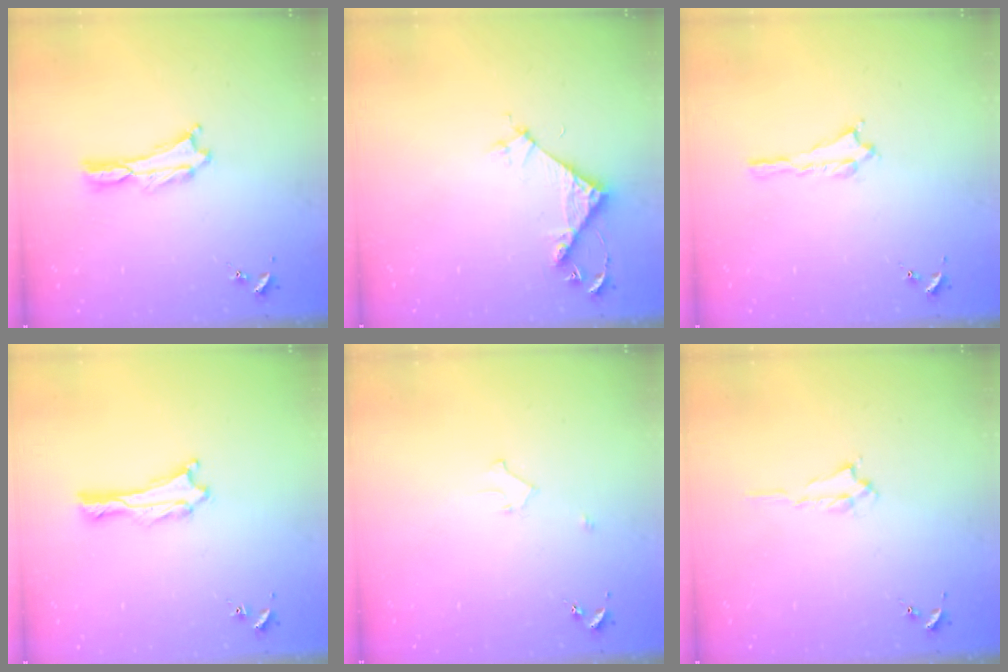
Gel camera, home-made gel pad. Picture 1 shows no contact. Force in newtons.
{"total": 5.4, "press": 5.4, "slide": 0.4}
{"total": 0.6, "press": 0.6, "slide": 0.2}
{"total": 0.0}
{"total": 2.2, "press": 2.2, "slide": 0.2}
{"total": 0.7, "press": 0.6, "slide": 0.2}